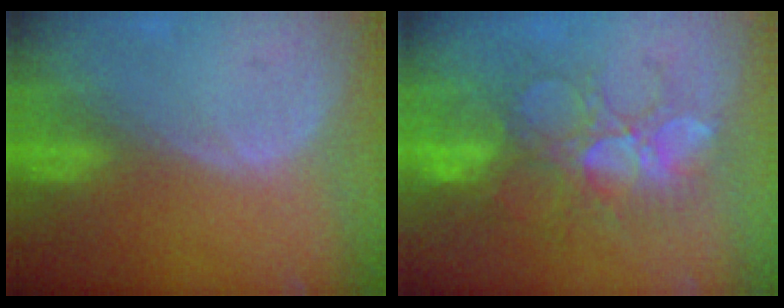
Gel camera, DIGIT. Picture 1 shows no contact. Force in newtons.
{"total": 9.4, "press": 9.2, "slide": 2.1}